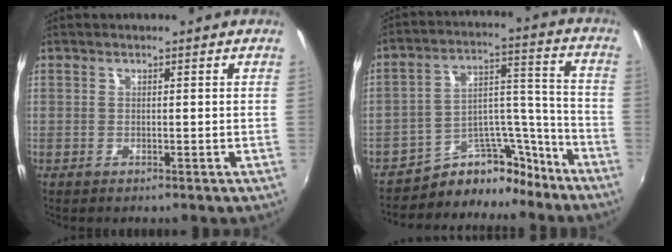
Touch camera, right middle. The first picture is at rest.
{"total": 11.5, "force": [-9.8, 5.4, 2.6], "torque": [-0.025, 0.072, -0.151]}